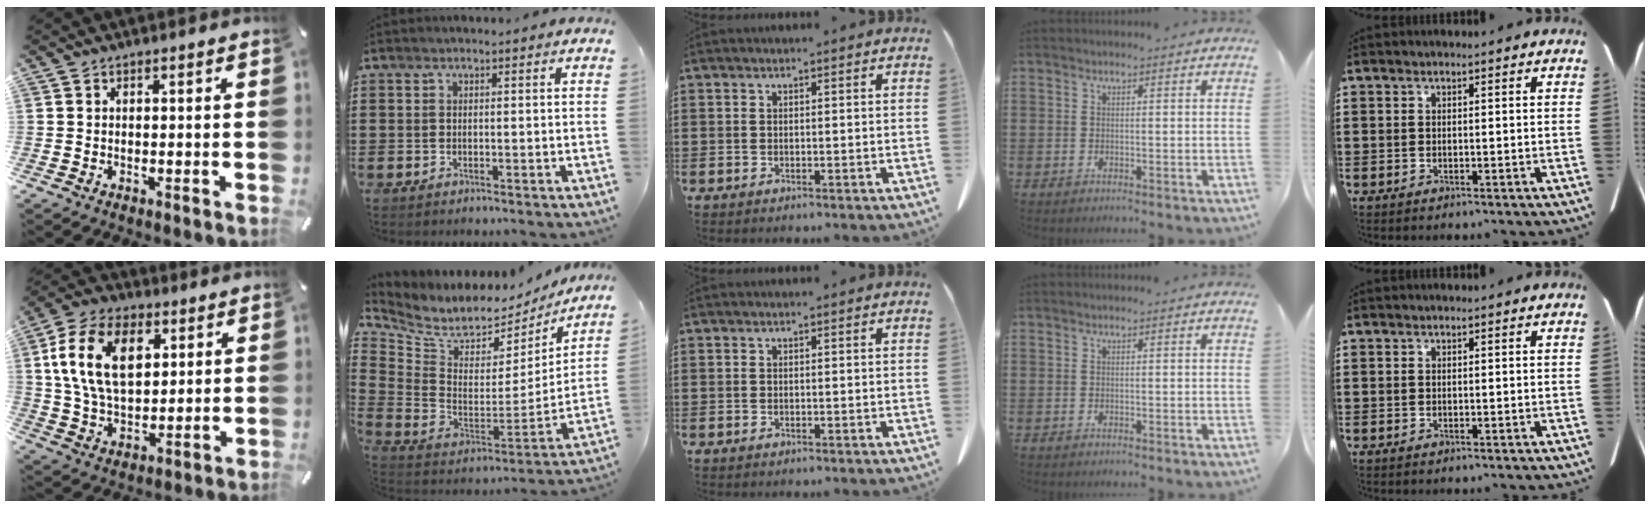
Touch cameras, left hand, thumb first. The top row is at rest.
{"thumb": {"total": 16.0, "force": [5.1, 10.3, 11.2], "torque": [-0.234, 0.004, 0.089]}, "index": {"total": 5.6, "force": [4.9, 2.5, 1.1], "torque": [-0.061, -0.050, 0.084]}}